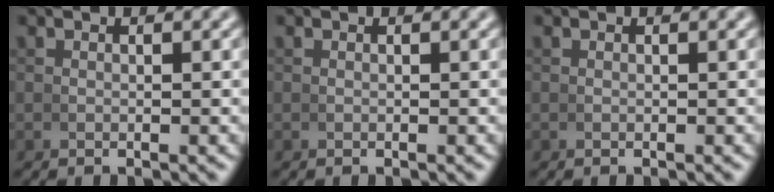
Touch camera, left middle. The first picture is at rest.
{"total": 0.0}
{"total": 0.0}